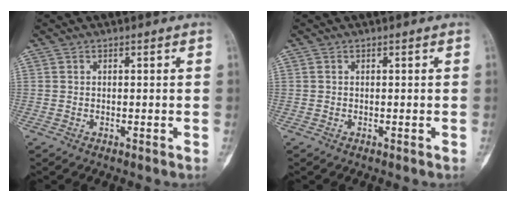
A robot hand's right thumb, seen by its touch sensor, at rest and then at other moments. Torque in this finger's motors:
{"motor_torque": [0.14, 0.11, 0.24, -0.30, 0.12]}